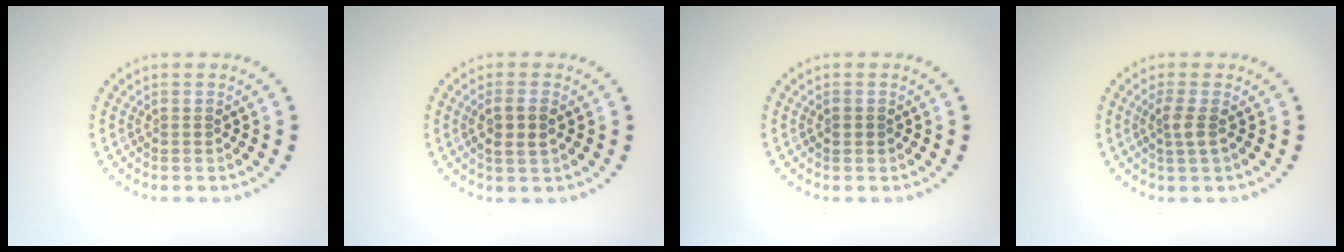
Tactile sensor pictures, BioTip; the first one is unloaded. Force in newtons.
{"total": 2.1, "press": 2.0, "slide": 0.8}
{"total": 0.9, "press": 0.9, "slide": 0.0}
{"total": 1.7, "press": 1.4, "slide": 1.0}